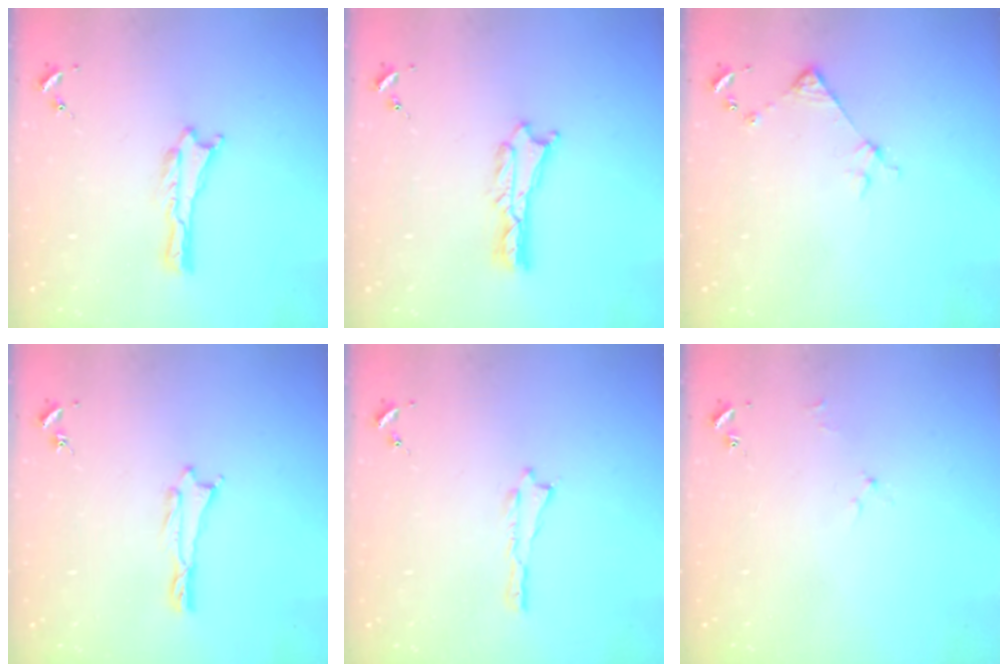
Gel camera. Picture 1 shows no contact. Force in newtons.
{"total": 1.3, "press": 1.3, "slide": 0.1}
{"total": 3.8, "press": 3.7, "slide": 0.3}
{"total": 0.5, "press": 0.5, "slide": 0.2}
{"total": 0.0}
{"total": 1.7, "press": 1.6, "slide": 0.3}